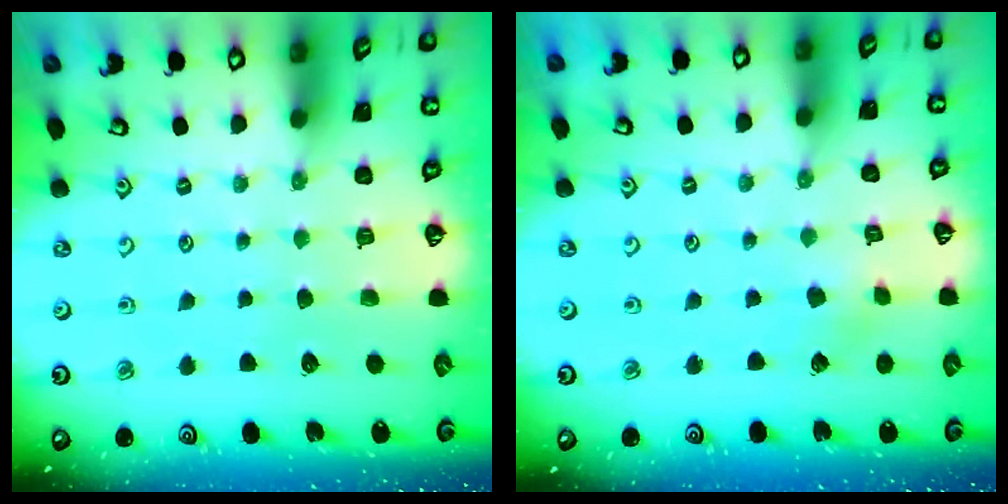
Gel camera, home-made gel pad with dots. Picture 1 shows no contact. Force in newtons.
{"total": 2.2, "press": 2.2, "slide": 0.1}